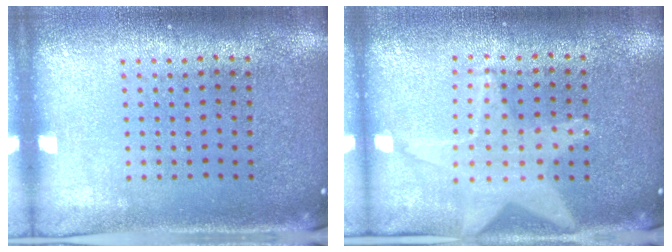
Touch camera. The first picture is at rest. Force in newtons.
{"total": 1.7, "press": 1.5, "slide": 0.7}